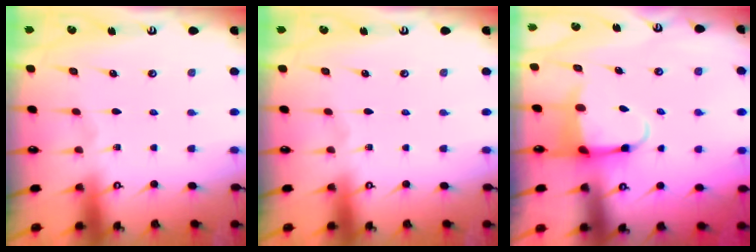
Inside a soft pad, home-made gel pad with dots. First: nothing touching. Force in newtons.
{"total": 0.0}
{"total": 4.0, "press": 3.8, "slide": 1.1}